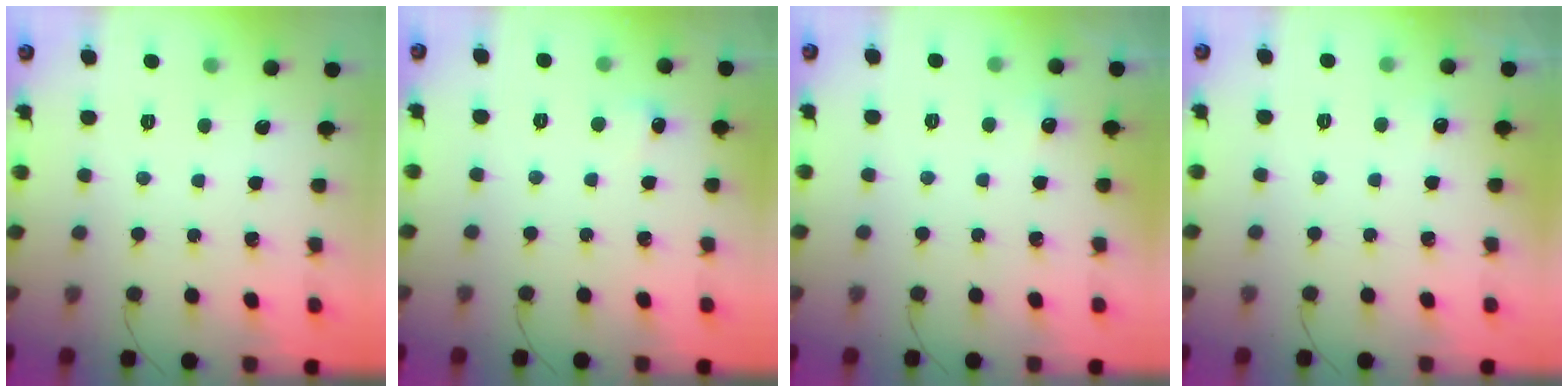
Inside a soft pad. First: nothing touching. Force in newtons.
{"total": 4.1, "press": 4.0, "slide": 1.1}
{"total": 3.9, "press": 3.7, "slide": 1.3}
{"total": 12.1, "press": 3.1, "slide": 11.7}